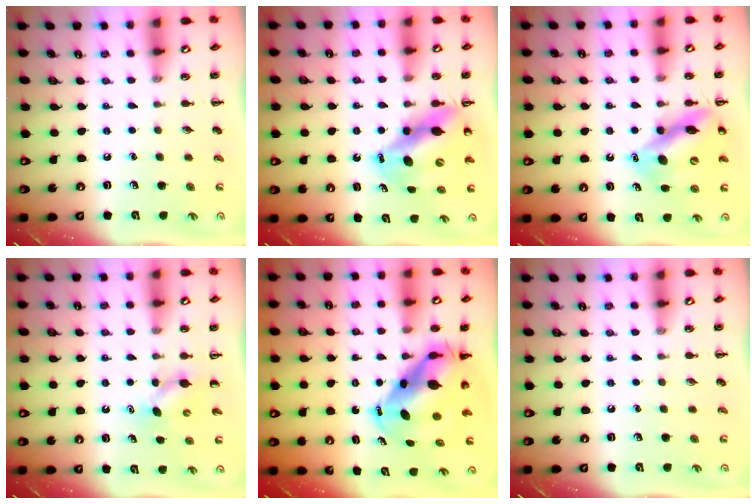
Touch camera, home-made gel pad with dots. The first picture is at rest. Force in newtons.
{"total": 12.8, "press": 12.2, "slide": 4.0}
{"total": 13.2, "press": 12.9, "slide": 3.2}
{"total": 3.4, "press": 3.3, "slide": 0.8}
{"total": 10.6, "press": 10.2, "slide": 3.0}
{"total": 0.0}